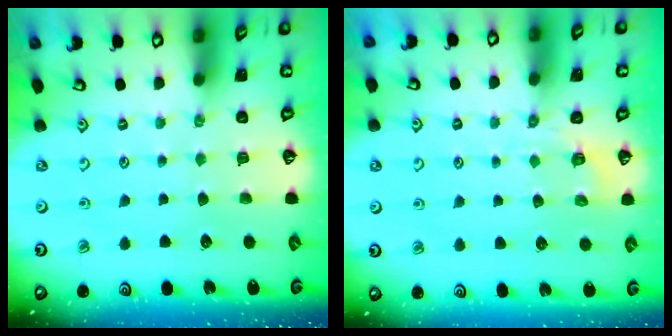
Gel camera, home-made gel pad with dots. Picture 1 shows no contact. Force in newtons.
{"total": 2.3, "press": 1.5, "slide": 1.7}